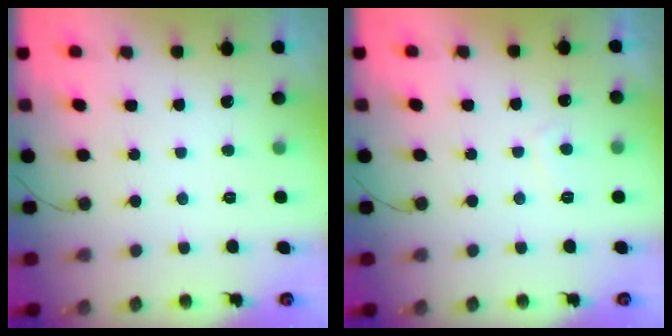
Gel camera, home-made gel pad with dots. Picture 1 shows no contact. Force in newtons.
{"total": 1.6, "press": 1.4, "slide": 0.7}